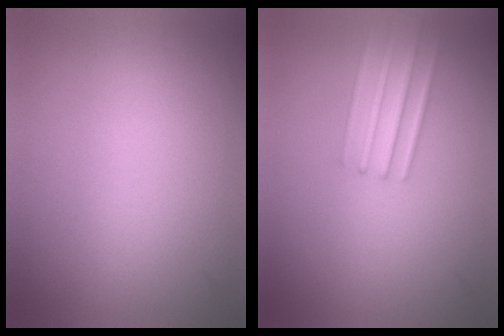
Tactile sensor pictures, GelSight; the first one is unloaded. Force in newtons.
{"total": 2.1}